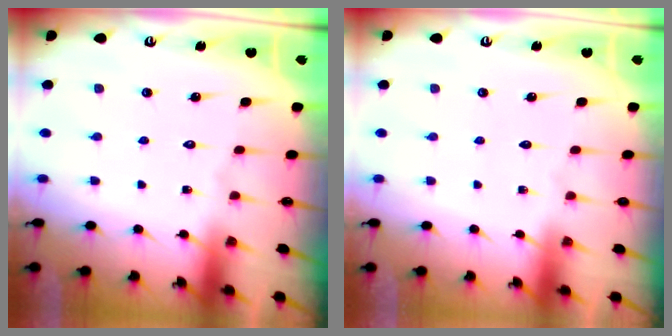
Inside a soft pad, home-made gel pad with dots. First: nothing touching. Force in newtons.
{"total": 0.0}